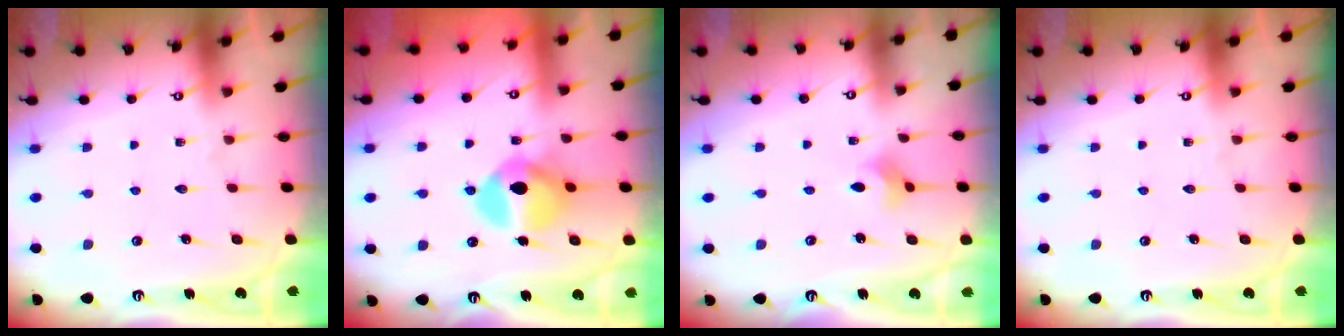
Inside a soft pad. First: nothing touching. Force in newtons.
{"total": 12.7, "press": 12.7, "slide": 0.5}
{"total": 2.8, "press": 2.8, "slide": 0.7}
{"total": 0.0}